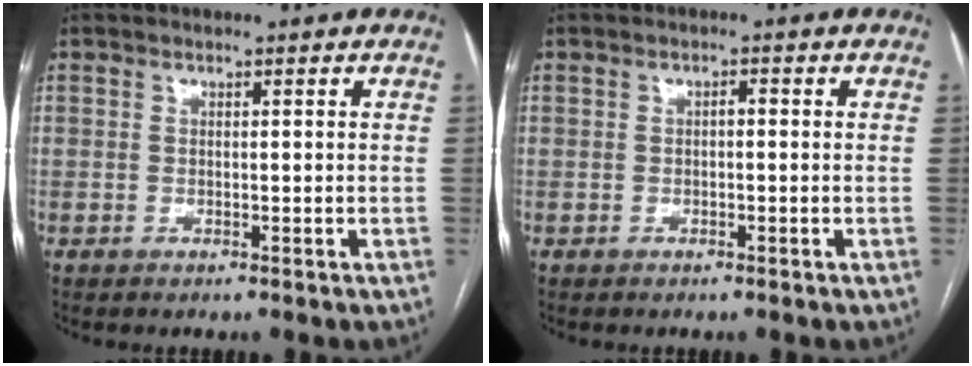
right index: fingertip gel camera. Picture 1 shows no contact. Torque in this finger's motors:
{"motor_torque": [0.36, 0.05, 0.08, 0.02]}